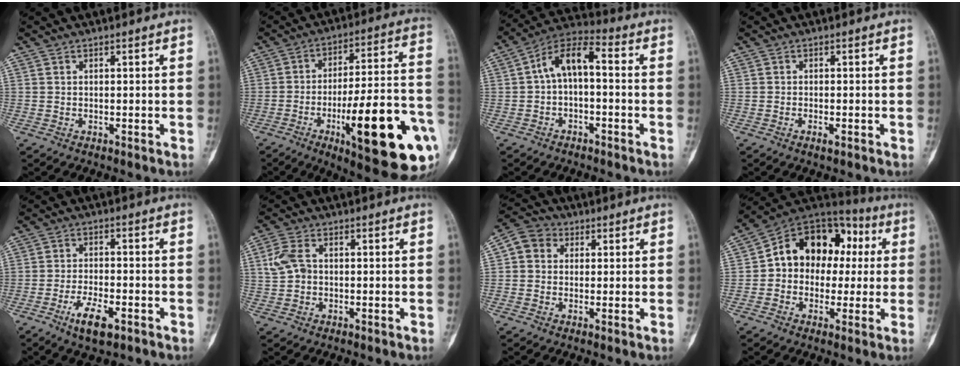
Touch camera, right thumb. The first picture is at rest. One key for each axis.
{"total": 25.9, "fx": -9.2, "fy": 6.7, "fz": 23.3, "tx": -0.303, "ty": 0.028, "tz": -0.123}
{"total": 8.5, "fx": -0.1, "fy": 4.3, "fz": 7.3, "tx": -0.127, "ty": 0.044, "tz": -0.014}
{"total": 1.3, "fx": -0.7, "fy": 0.5, "fz": 1.0, "tx": -0.019, "ty": 0.001, "tz": -0.010}
{"total": 6.7, "fx": -3.5, "fy": 2.6, "fz": 5.1, "tx": -0.096, "ty": 0.012, "tz": -0.057}
{"total": 4.9, "fx": 0.6, "fy": 3.3, "fz": 3.5, "tx": -0.083, "ty": 0.010, "tz": 0.010}
{"total": 5.7, "fx": 1.3, "fy": 5.0, "fz": 2.4, "tx": -0.024, "ty": 0.012, "tz": 0.014}
{"total": 16.2, "fx": 1.6, "fy": 12.5, "fz": 10.3, "tx": -0.106, "ty": 0.045, "tz": 0.017}